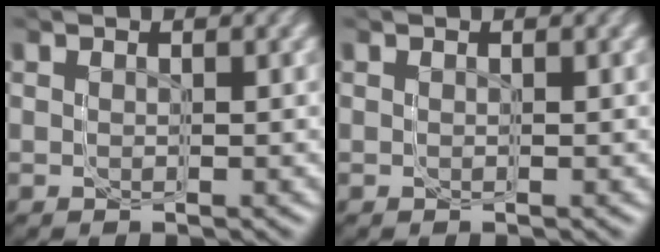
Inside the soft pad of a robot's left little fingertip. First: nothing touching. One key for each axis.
{"total": 0.0}